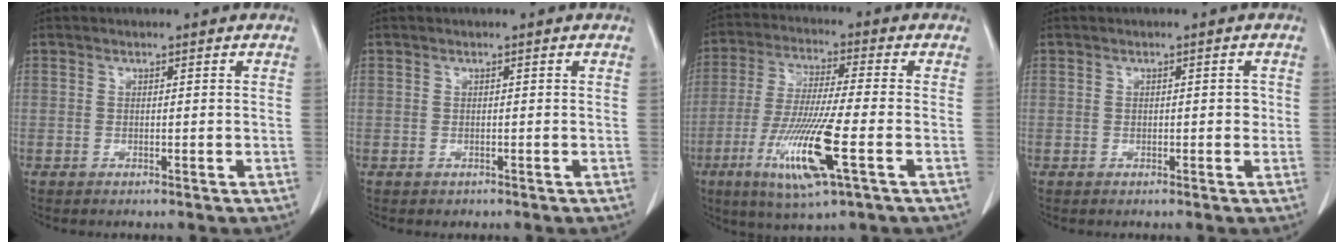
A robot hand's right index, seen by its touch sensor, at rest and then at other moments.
{"total": 0.7, "force": [-0.4, 0.5, 0.0], "torque": [-0.006, 0.004, -0.003]}
{"total": 13.7, "force": [-5.1, 0.5, 12.8], "torque": [-0.259, -0.028, -0.093]}
{"total": 1.2, "force": [-0.1, 0.6, 1.0], "torque": [-0.009, 0.003, -0.004]}